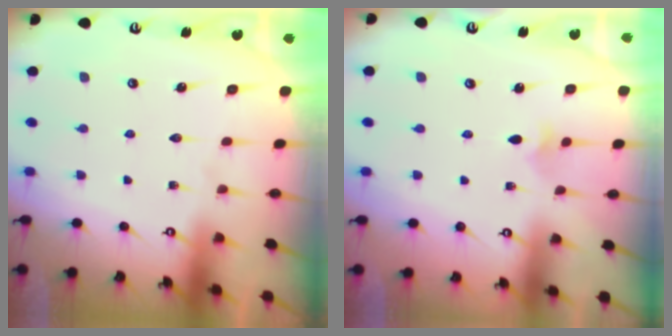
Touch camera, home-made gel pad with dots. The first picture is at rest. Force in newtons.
{"total": 3.0, "press": 2.9, "slide": 0.8}